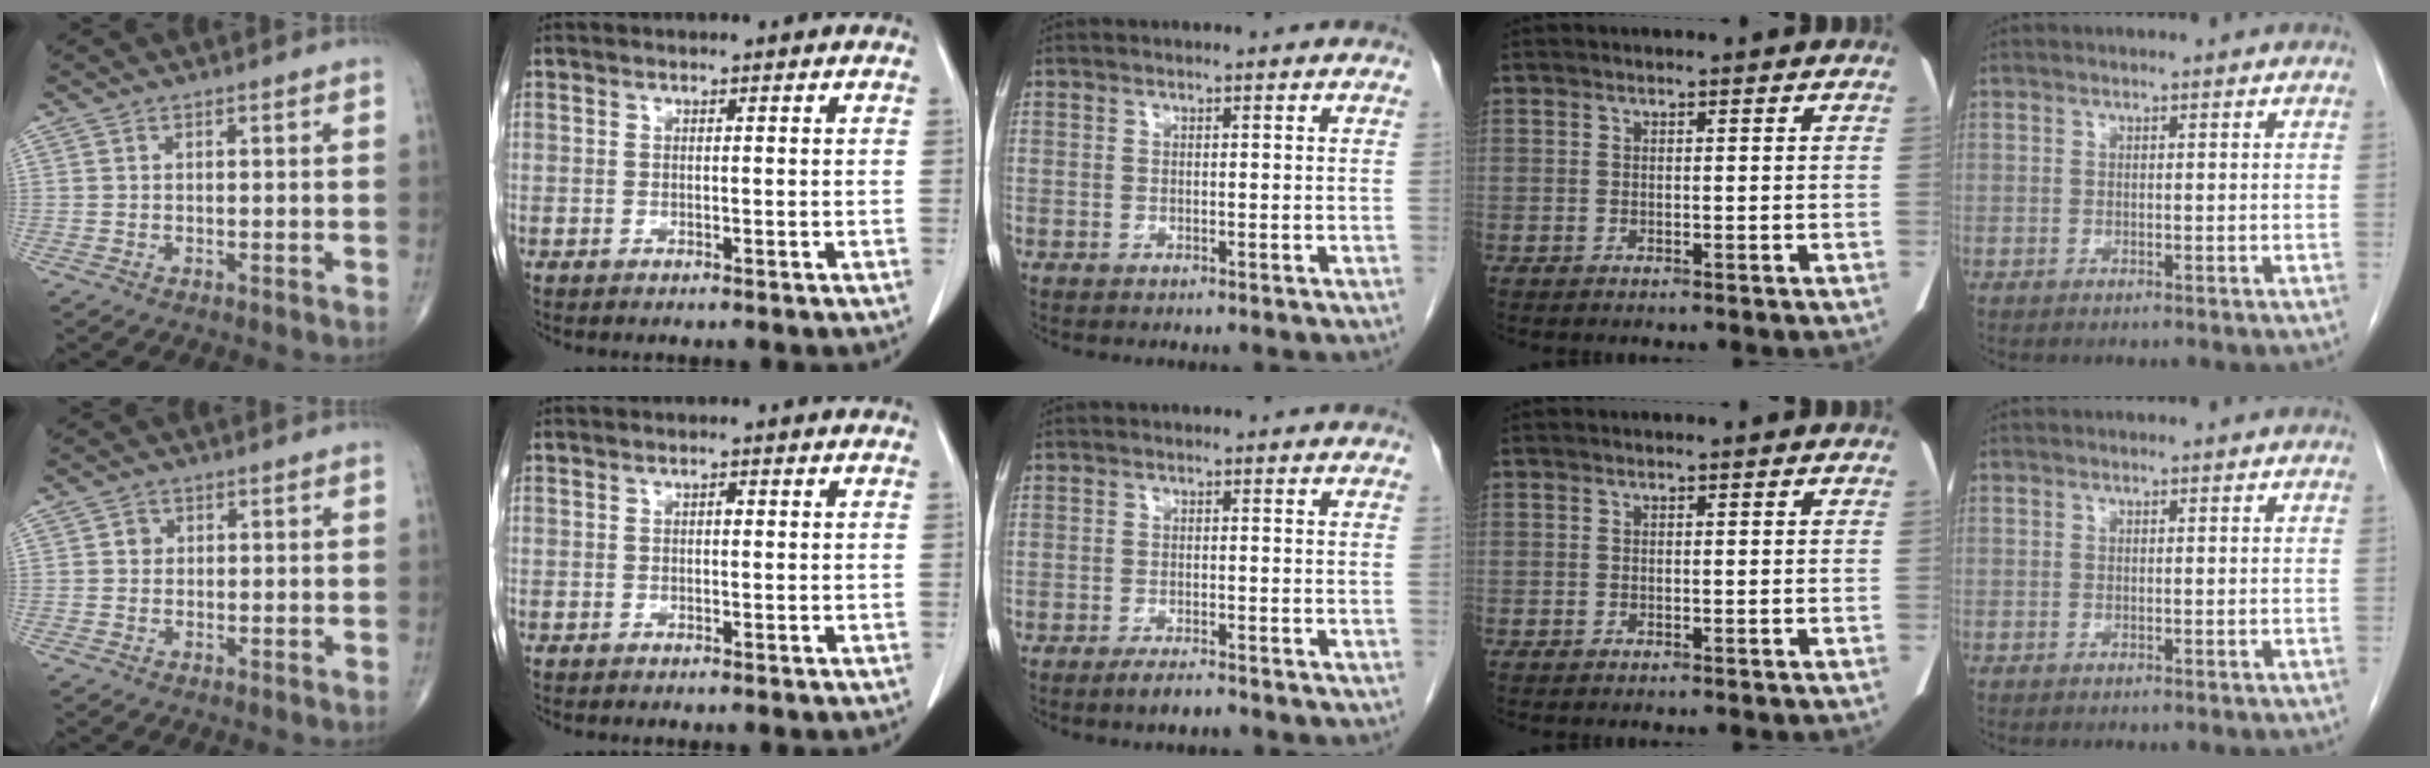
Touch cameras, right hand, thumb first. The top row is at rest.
{"thumb": {"total": 1.6, "force": [0.2, 1.5, 0.5], "torque": [0.000, 0.003, 0.001]}, "index": {"total": 0.6, "force": [0.1, 0.3, 0.5], "torque": [-0.007, 0.002, -0.001]}, "middle": {"total": 2.3, "force": [-1.9, 0.3, 1.4], "torque": [-0.029, -0.003, -0.032]}}